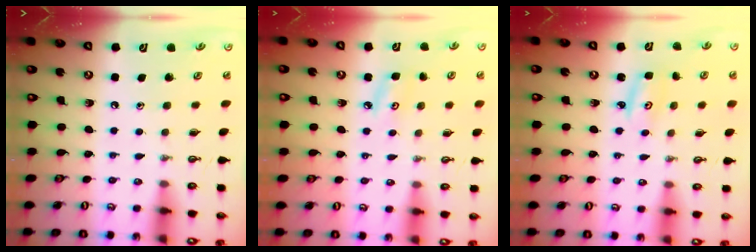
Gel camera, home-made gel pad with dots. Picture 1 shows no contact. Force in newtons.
{"total": 5.1, "press": 5.0, "slide": 0.7}
{"total": 2.7, "press": 2.7, "slide": 0.2}